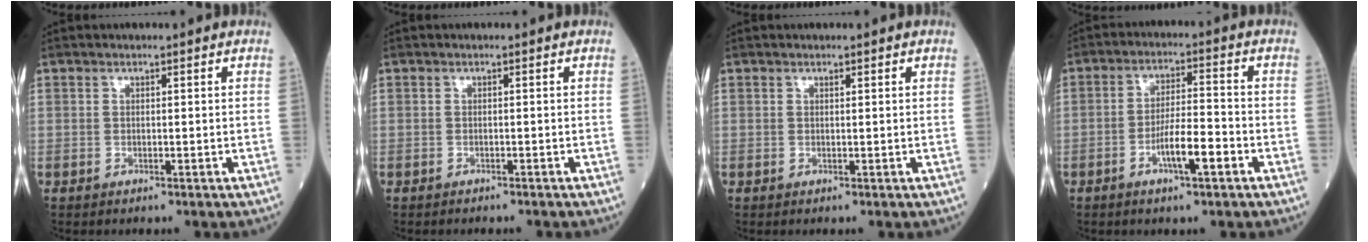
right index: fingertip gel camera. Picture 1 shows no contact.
{"total": 1.6, "force": [-1.5, 0.2, 0.5], "torque": [-0.011, -0.002, -0.018]}
{"total": 0.0}
{"total": 6.6, "force": [-3.0, 1.0, 5.9], "torque": [-0.106, 0.004, -0.052]}